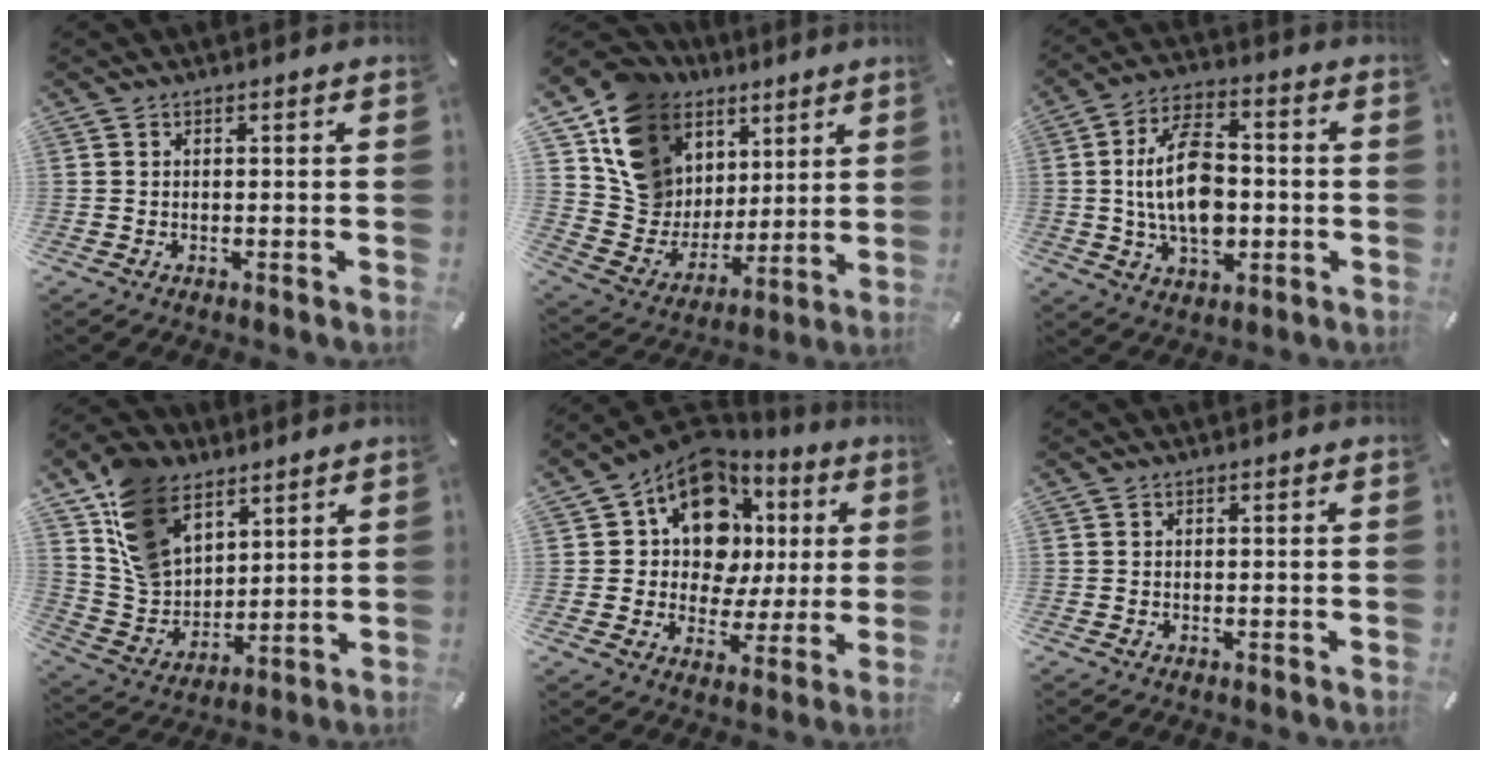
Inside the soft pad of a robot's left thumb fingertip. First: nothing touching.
{"total": 14.7, "force": [8.0, 12.0, 2.9], "torque": [-0.061, -0.068, 0.157]}
{"total": 15.4, "force": [-0.9, 9.3, 12.2], "torque": [-0.245, 0.001, -0.018]}
{"total": 14.6, "force": [8.7, 10.1, 6.0], "torque": [-0.137, -0.034, 0.177]}
{"total": 15.1, "force": [5.9, 11.3, 8.0], "torque": [-0.137, -0.040, 0.112]}
{"total": 0.0}